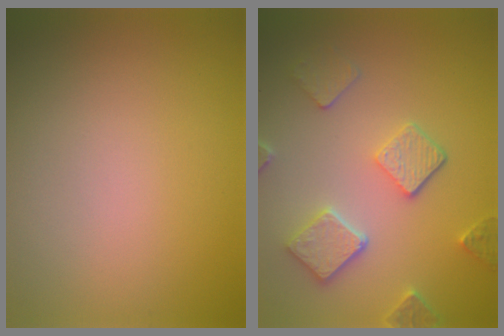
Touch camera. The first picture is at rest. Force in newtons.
{"total": 5.0, "press": 3.9, "slide": 3.2}